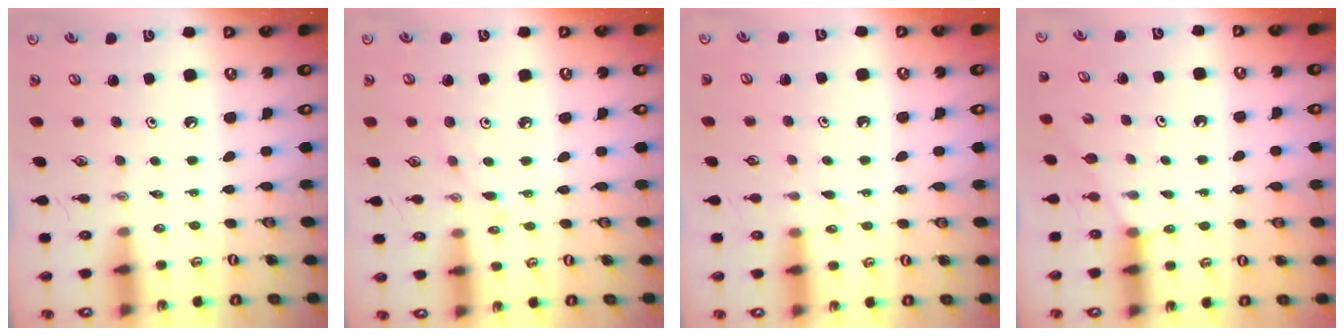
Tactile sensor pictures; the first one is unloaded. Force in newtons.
{"total": 4.1, "press": 4.1, "slide": 0.4}
{"total": 5.0, "press": 4.9, "slide": 0.7}
{"total": 2.6, "press": 2.5, "slide": 0.5}